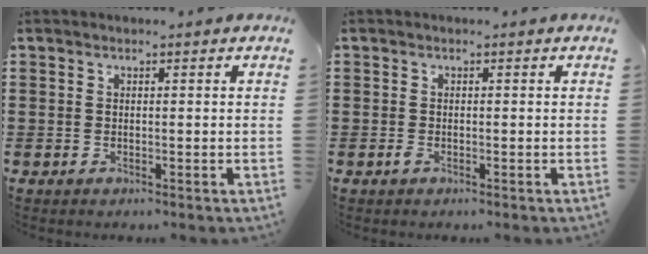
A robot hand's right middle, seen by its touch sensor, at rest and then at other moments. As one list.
[{"total": 1.0, "force": [-0.6, 0.2, 0.8], "torque": [-0.018, -0.003, -0.010]}]